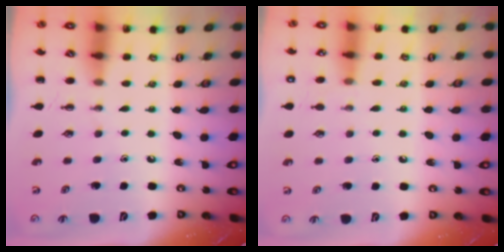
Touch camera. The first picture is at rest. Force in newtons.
{"total": 7.5, "press": 7.1, "slide": 2.4}